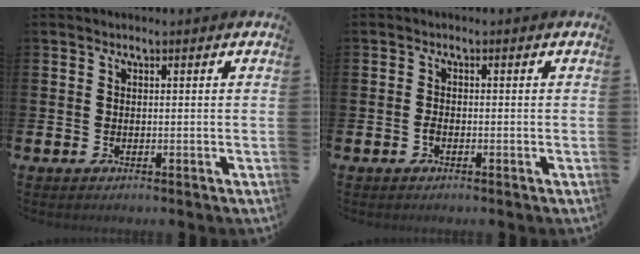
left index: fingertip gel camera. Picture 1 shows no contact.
{"total": 1.0, "force": [-0.5, 0.5, 0.7], "torque": [-0.009, -0.002, -0.013]}